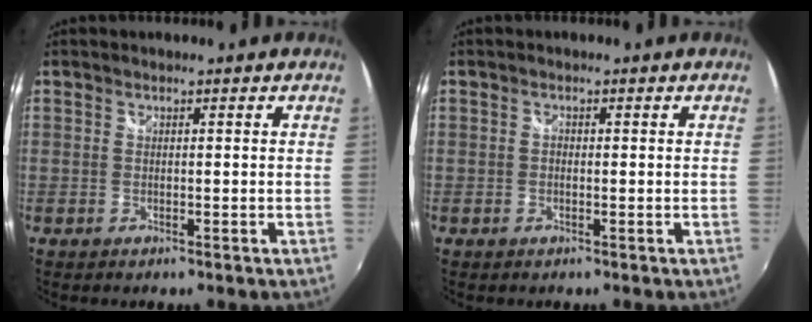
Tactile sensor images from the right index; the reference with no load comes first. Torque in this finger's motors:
{"motor_torque": [0.48, 0.12, 0.11, 0.01]}